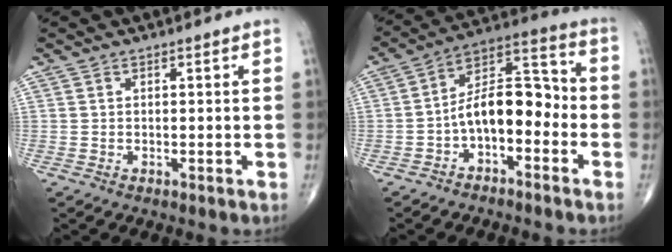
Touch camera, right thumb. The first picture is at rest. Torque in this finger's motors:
{"motor_torque": [1.42, 1.27, 0.67, -0.76, 0.10]}